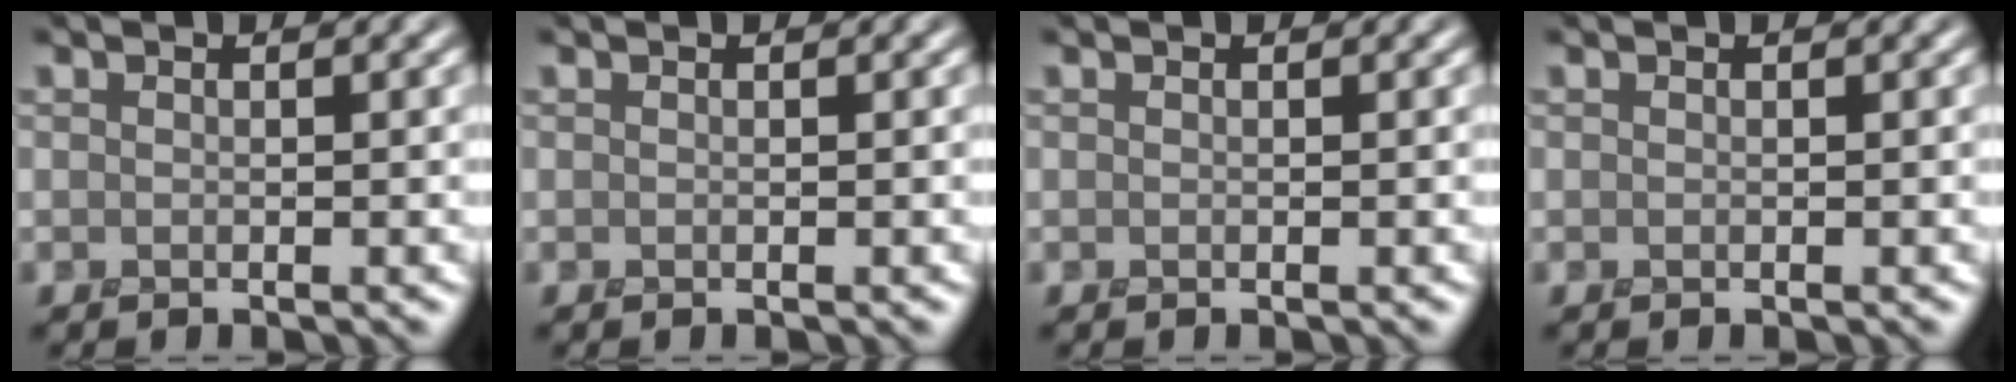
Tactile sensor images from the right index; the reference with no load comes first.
{"total": 0.0}
{"total": 0.0}
{"total": 0.0}